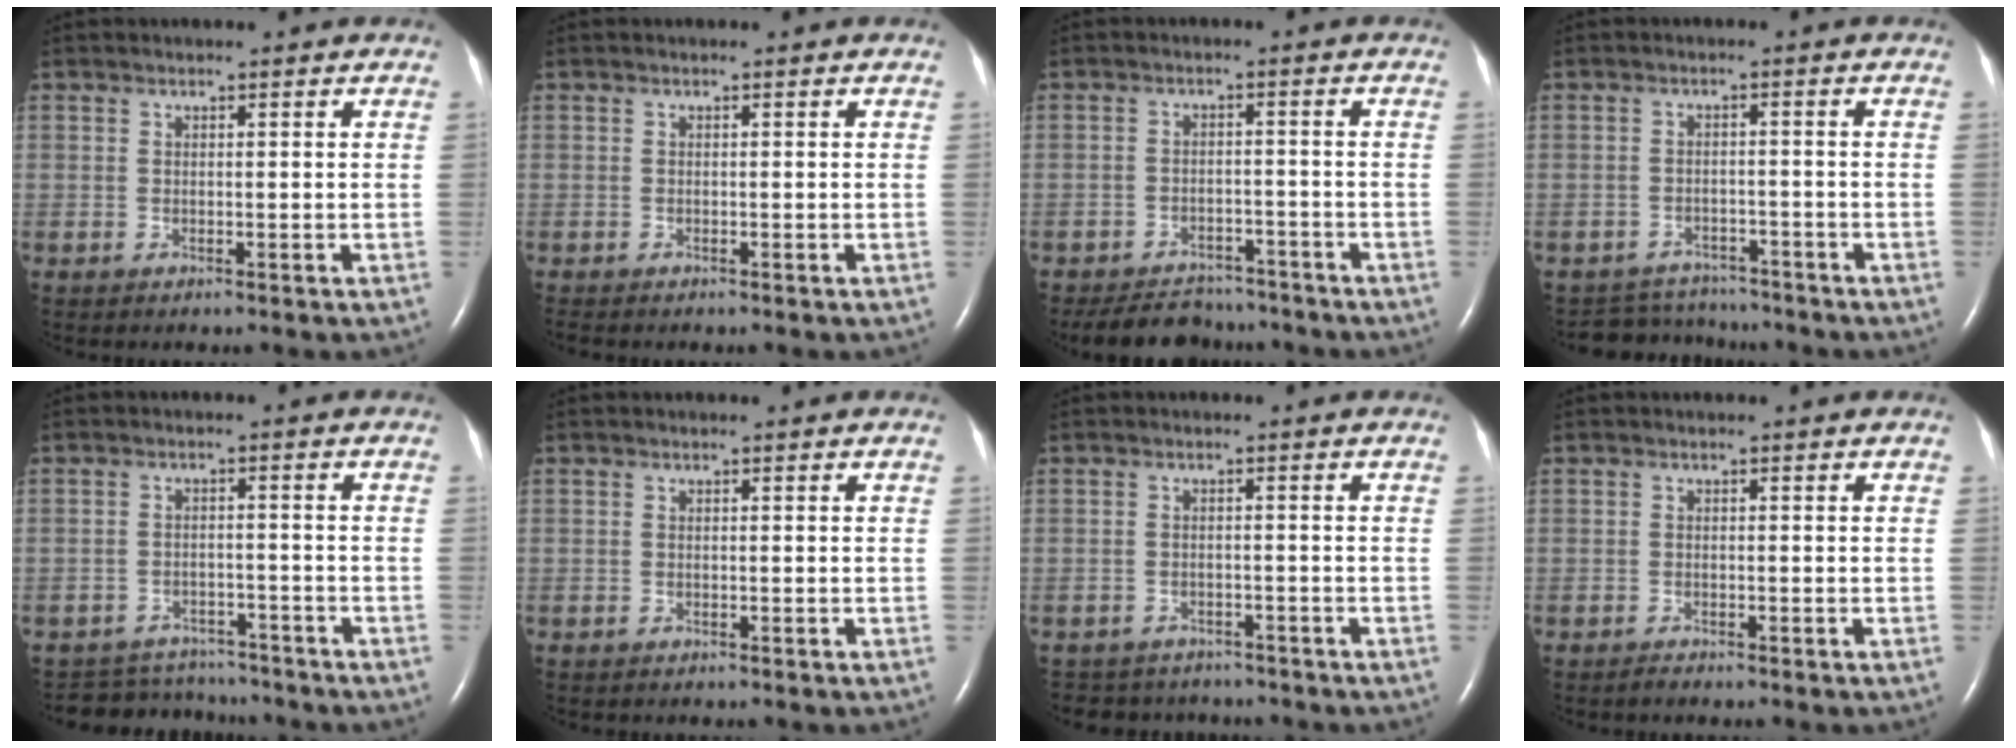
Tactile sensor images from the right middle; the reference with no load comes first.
{"total": 0.9, "force": [-0.9, 0.1, 0.3], "torque": [-0.009, -0.003, -0.012]}
{"total": 8.6, "force": [-7.8, 3.4, 1.7], "torque": [-0.026, -0.002, -0.109]}
{"total": 5.8, "force": [-5.5, 1.8, -0.7], "torque": [0.006, 0.011, -0.080]}
{"total": 7.6, "force": [-7.2, 2.4, -0.1], "torque": [-0.001, 0.013, -0.099]}
{"total": 0.0}
{"total": 6.8, "force": [-6.2, 2.7, 0.6], "torque": [-0.012, 0.006, -0.078]}
{"total": 0.6, "force": [-0.6, 0.0, 0.1], "torque": [-0.007, -0.002, -0.011]}